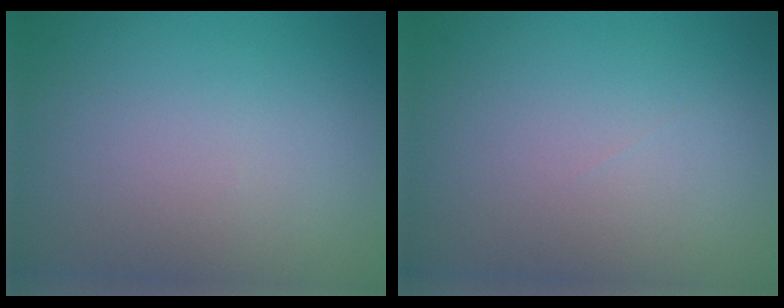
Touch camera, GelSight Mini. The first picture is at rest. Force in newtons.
{"total": 0.0}